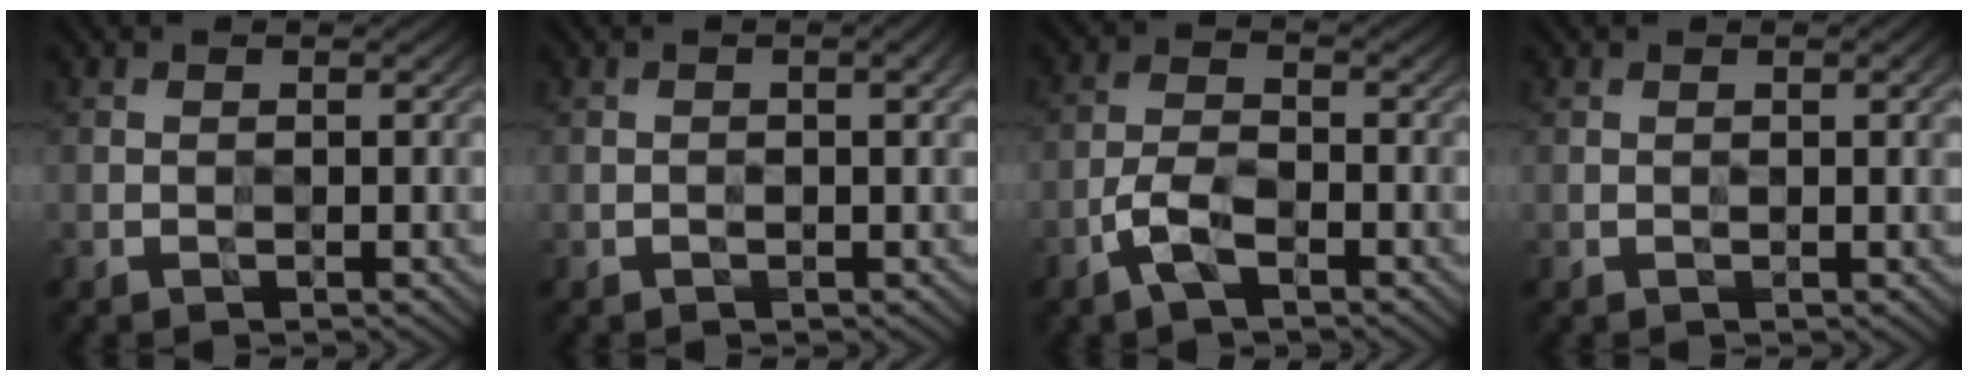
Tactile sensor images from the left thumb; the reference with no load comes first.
{"total": 2.1, "force": [0.4, 0.5, 2.0], "torque": [-0.029, 0.003, 0.001]}
{"total": 4.2, "force": [-2.3, 1.7, 3.1], "torque": [-0.072, 0.003, -0.057]}
{"total": 2.0, "force": [0.4, 0.3, 1.9], "torque": [-0.028, 0.002, 0.006]}